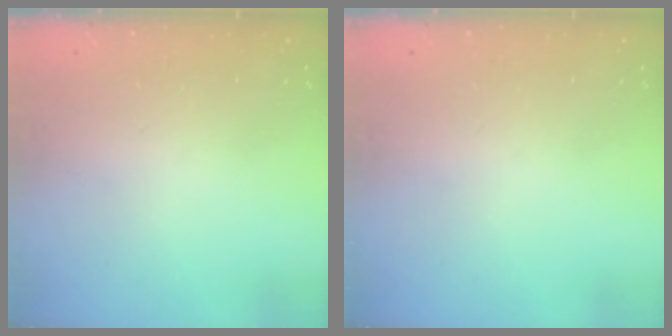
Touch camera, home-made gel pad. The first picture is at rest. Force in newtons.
{"total": 0.0}